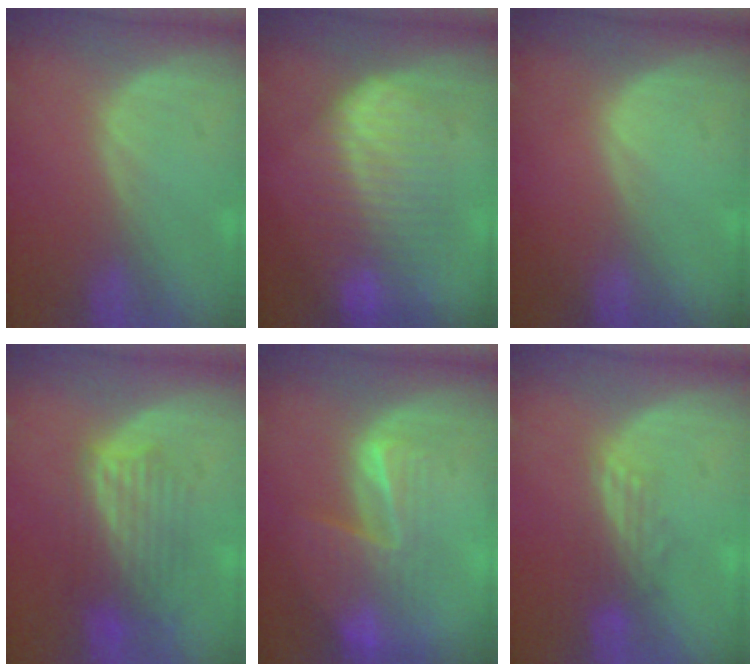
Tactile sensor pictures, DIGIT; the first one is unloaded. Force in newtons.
{"total": 8.7, "press": 8.7, "slide": 0.2}
{"total": 0.0}
{"total": 6.3, "press": 6.3, "slide": 0.5}
{"total": 8.1, "press": 7.0, "slide": 4.0}
{"total": 2.8, "press": 2.6, "slide": 1.2}